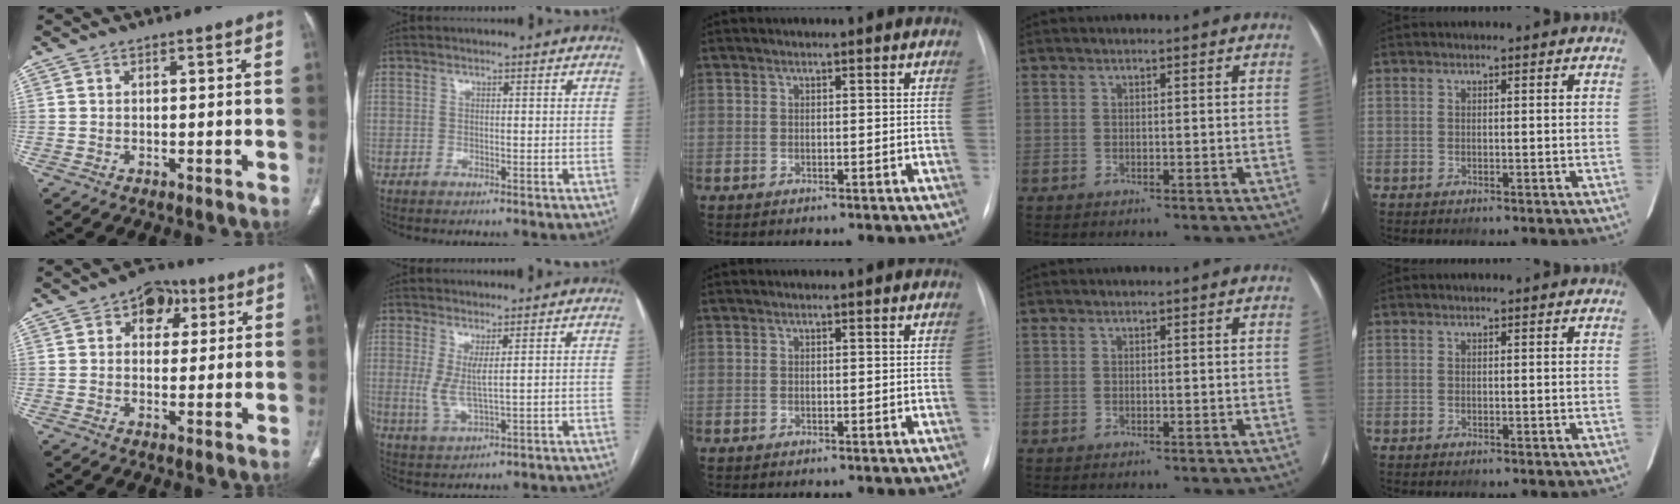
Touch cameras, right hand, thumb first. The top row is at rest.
{"thumb": {"total": 7.0, "force": [2.8, 5.2, 3.8], "torque": [-0.012, -0.001, 0.032]}, "index": {"total": 4.2, "force": [0.9, 0.5, 4.0], "torque": [-0.090, -0.010, 0.027]}}